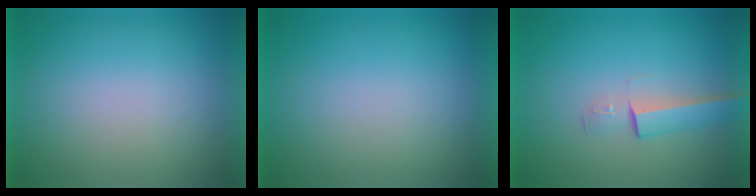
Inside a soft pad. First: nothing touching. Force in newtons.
{"total": 1.0}
{"total": 2.6}